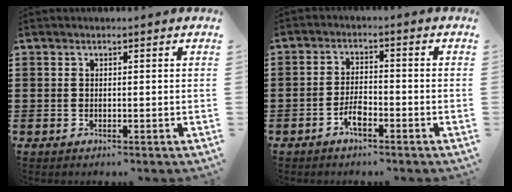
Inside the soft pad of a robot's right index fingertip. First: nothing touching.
{"total": 3.5, "force": [-2.0, 1.2, 2.6], "torque": [-0.060, 0.001, -0.042]}